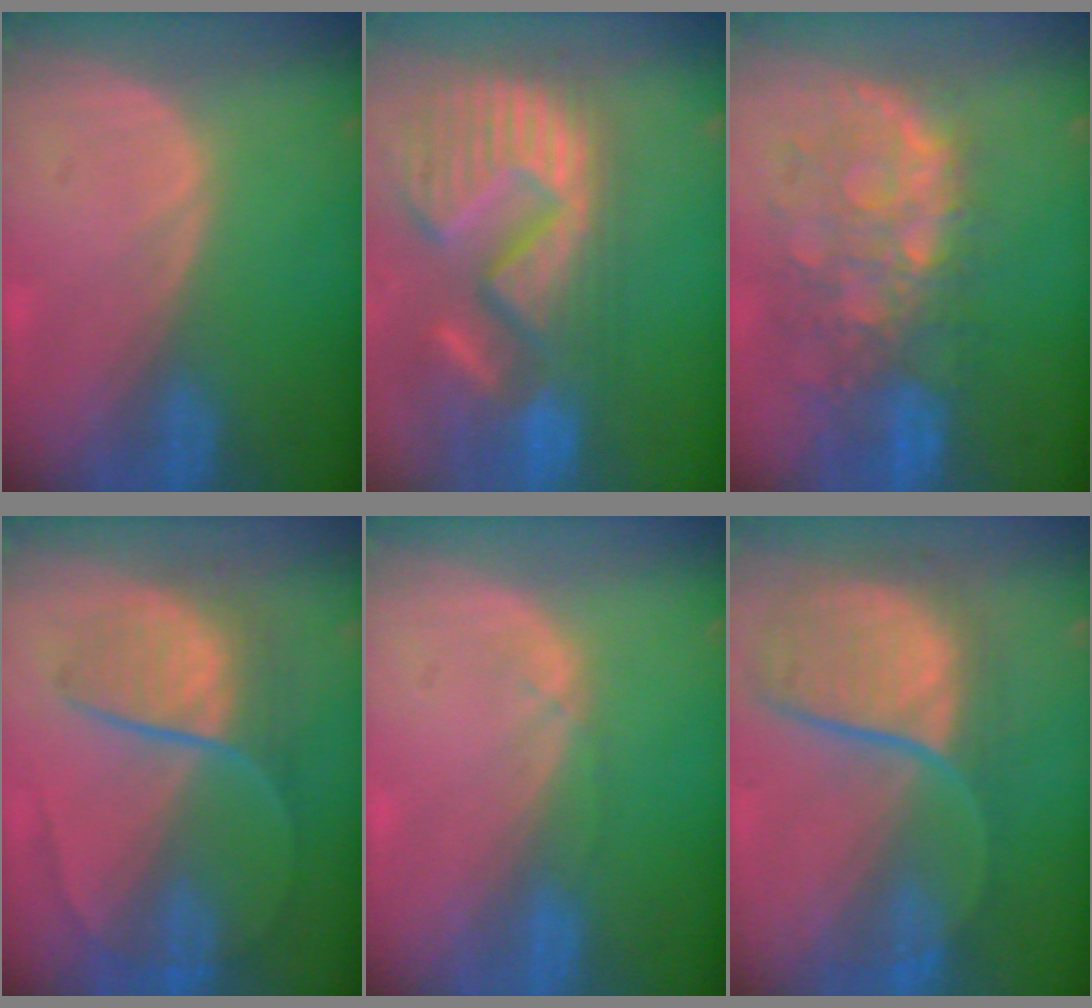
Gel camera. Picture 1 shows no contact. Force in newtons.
{"total": 15.2, "press": 12.6, "slide": 8.4}
{"total": 10.9, "press": 9.5, "slide": 5.2}
{"total": 8.5, "press": 7.4, "slide": 4.1}
{"total": 1.1, "press": 1.1, "slide": 0.2}
{"total": 10.2, "press": 9.5, "slide": 3.9}